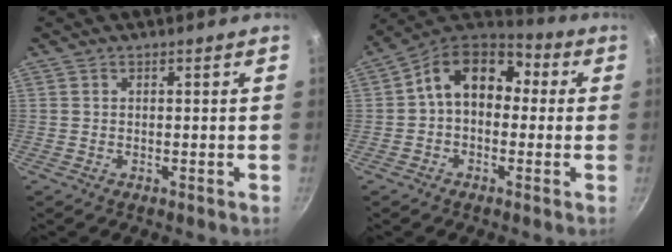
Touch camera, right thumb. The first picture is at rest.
{"total": 13.6, "force": [1.5, 9.8, 9.3], "torque": [-0.118, 0.039, 0.000]}